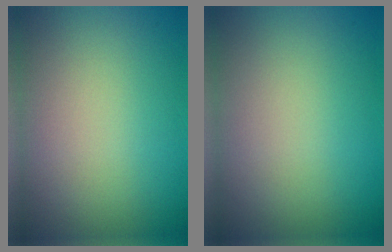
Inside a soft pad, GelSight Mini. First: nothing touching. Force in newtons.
{"total": 0.0}